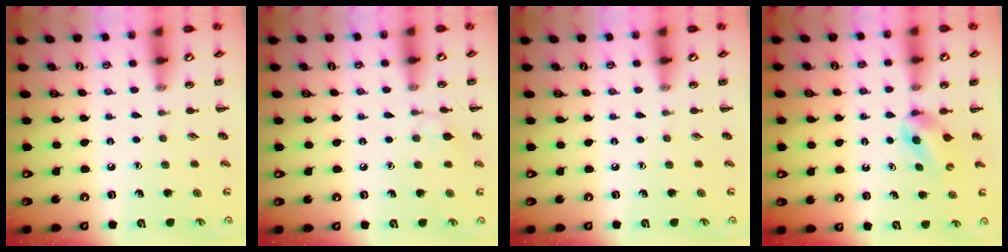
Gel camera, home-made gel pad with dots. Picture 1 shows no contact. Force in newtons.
{"total": 5.6, "press": 5.3, "slide": 1.8}
{"total": 0.0}
{"total": 2.8, "press": 2.5, "slide": 1.3}